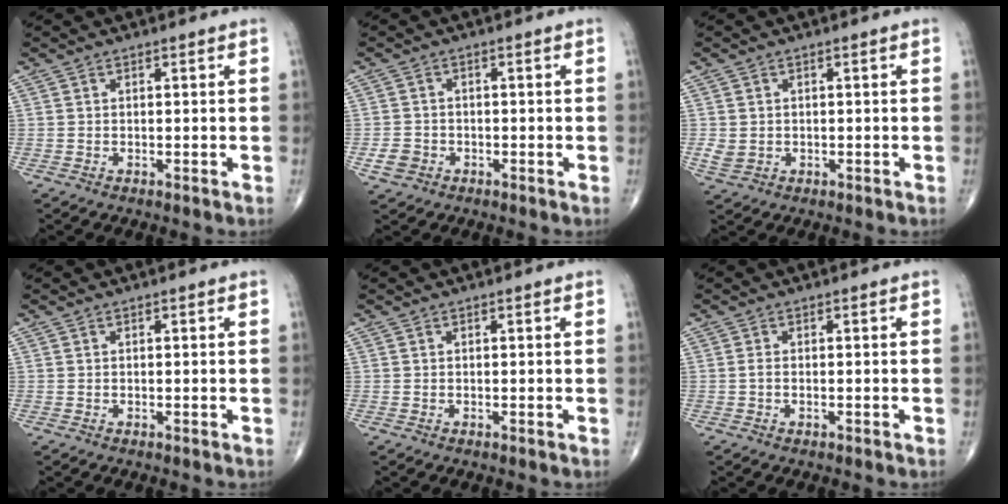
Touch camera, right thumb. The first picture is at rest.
{"total": 3.0, "force": [-1.3, 2.5, 1.0], "torque": [-0.013, 0.010, -0.022]}
{"total": 2.6, "force": [-0.2, 2.3, 1.3], "torque": [-0.024, 0.001, 0.004]}
{"total": 0.0}
{"total": 0.0}
{"total": 0.8, "force": [-0.2, 0.4, 0.7], "torque": [-0.017, 0.001, -0.006]}